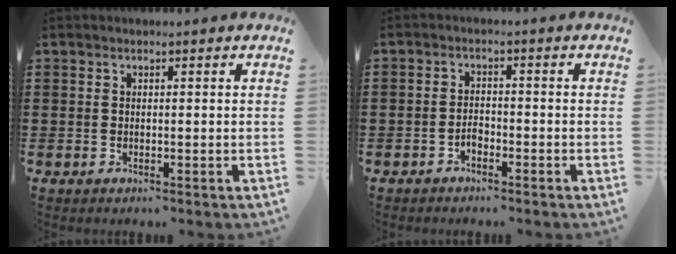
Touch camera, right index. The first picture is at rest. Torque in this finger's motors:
{"motor_torque": [0.73, 0.71, -0.01, -0.13]}